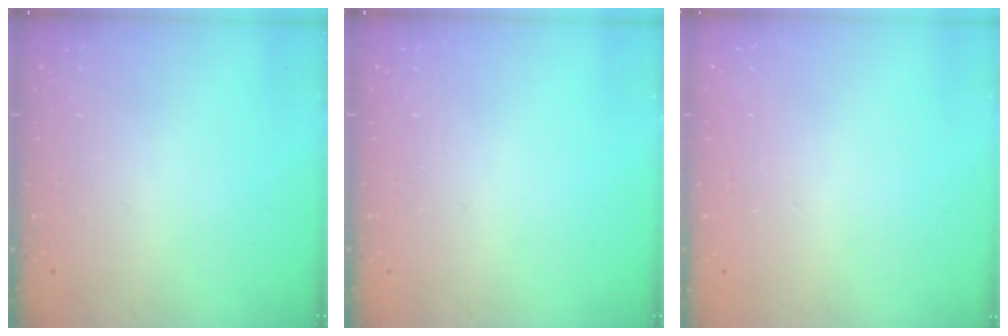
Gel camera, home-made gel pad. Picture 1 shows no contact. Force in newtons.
{"total": 0.0}
{"total": 0.0}